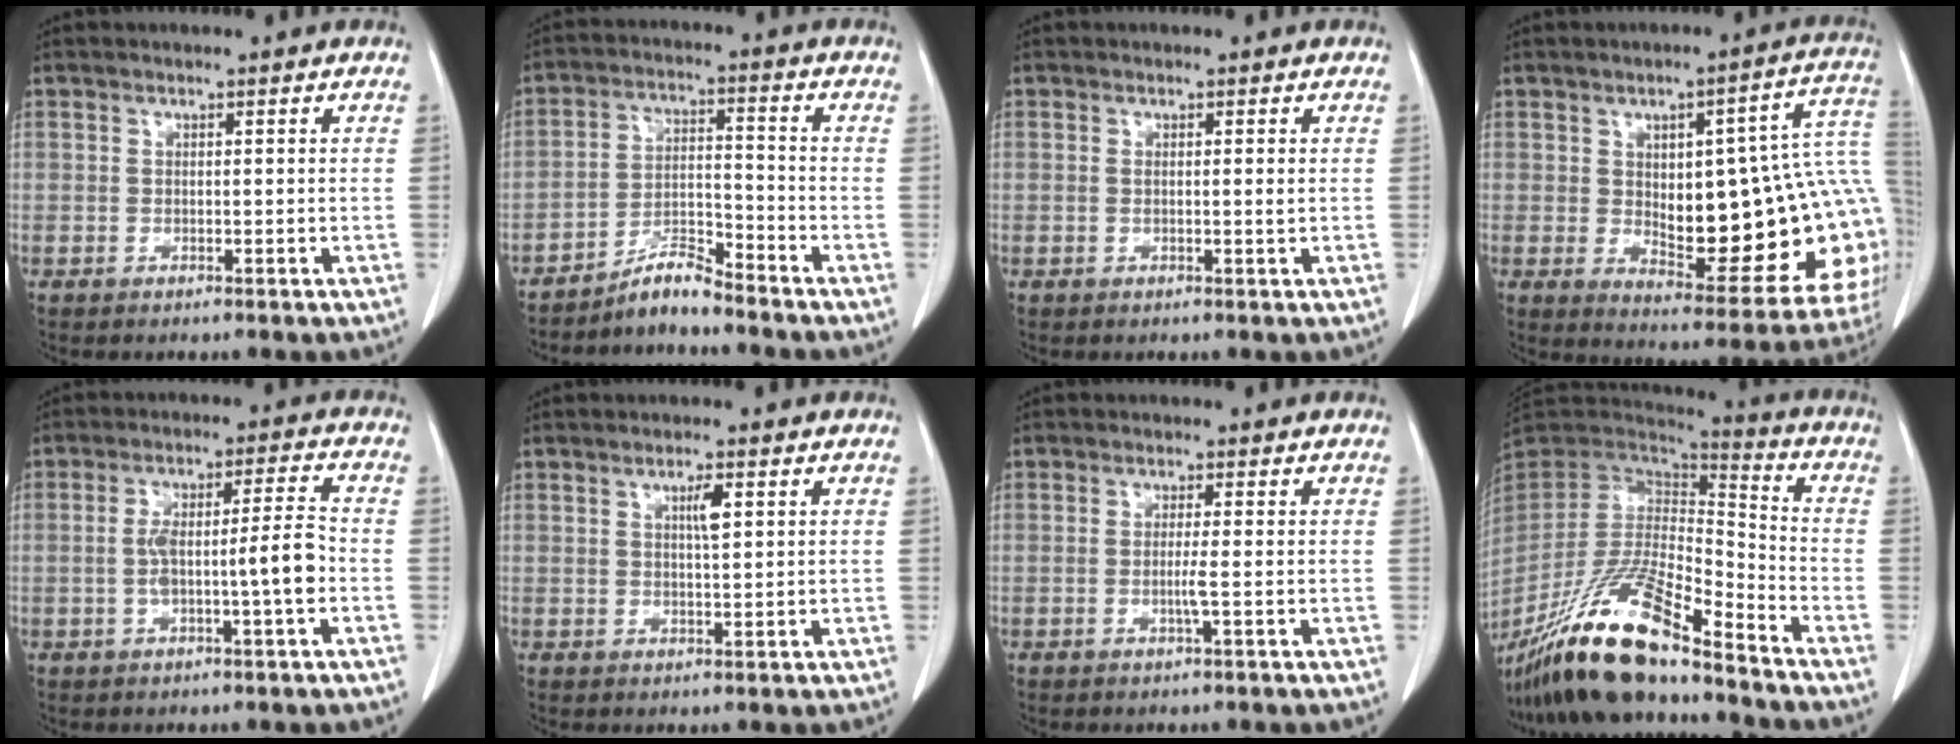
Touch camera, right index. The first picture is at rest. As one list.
[{"total": 5.1, "force": [-4.8, 0.5, 1.5], "torque": [-0.024, 0.002, -0.091]}, {"total": 0.8, "force": [0.1, -0.1, 0.8], "torque": [-0.017, -0.003, 0.004]}, {"total": 24.3, "force": [0.5, 7.4, 23.2], "torque": [-0.232, 0.033, 0.032]}, {"total": 7.6, "force": [-1.7, 0.1, 7.4], "torque": [-0.134, 0.020, -0.024]}, {"total": 2.5, "force": [0.9, 0.3, 2.3], "torque": [-0.040, -0.001, 0.014]}, {"total": 1.9, "force": [-0.4, -0.5, 1.7], "torque": [-0.037, -0.003, -0.008]}, {"total": 20.0, "force": [-15.2, 2.9, 12.6], "torque": [-0.267, -0.026, -0.287]}]